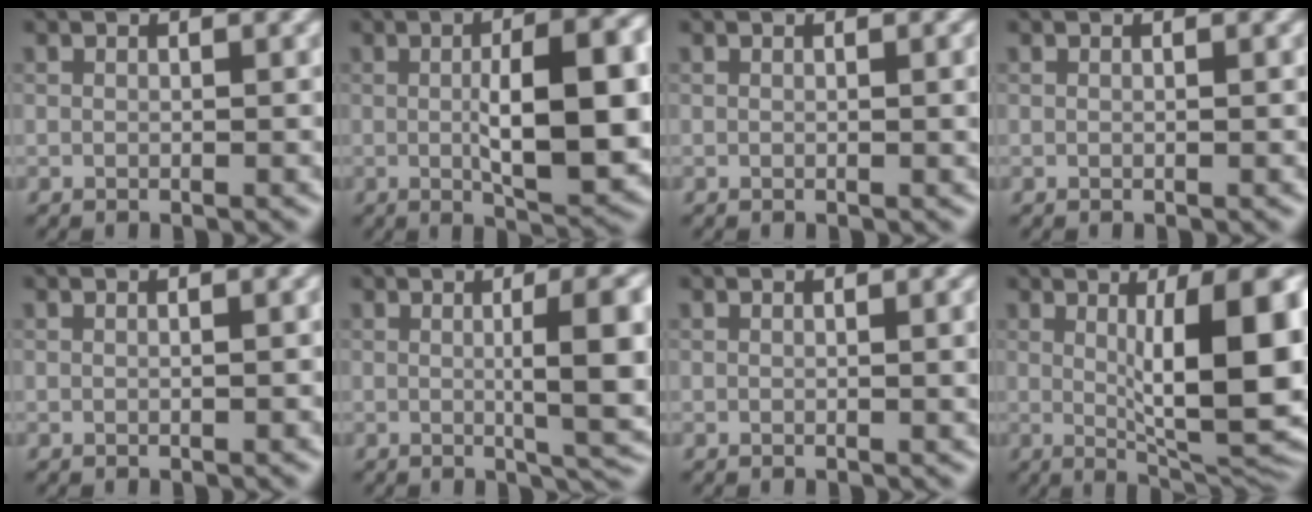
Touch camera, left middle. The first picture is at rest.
{"total": 10.3, "force": [-0.2, 3.3, 9.7], "torque": [-0.138, -0.005, 0.000]}
{"total": 1.2, "force": [0.1, 0.3, 1.2], "torque": [-0.013, 0.001, 0.000]}
{"total": 0.0}
{"total": 0.8, "force": [0.0, 0.1, 0.8], "torque": [-0.012, 0.000, -0.001]}
{"total": 8.6, "force": [0.3, 2.0, 8.4], "torque": [-0.100, 0.006, 0.005]}
{"total": 1.8, "force": [0.1, 0.5, 1.7], "torque": [-0.019, 0.002, 0.000]}
{"total": 11.8, "force": [1.3, 2.9, 11.3], "torque": [-0.150, -0.006, 0.028]}